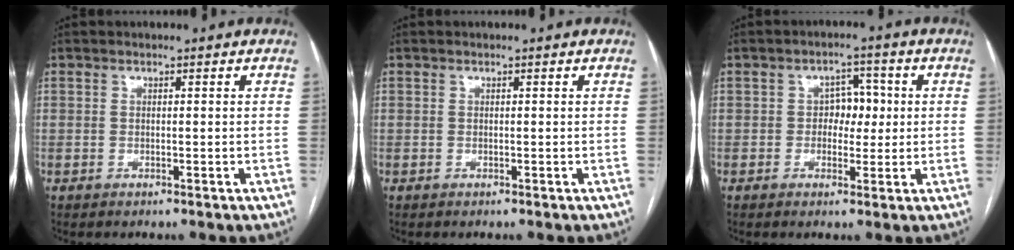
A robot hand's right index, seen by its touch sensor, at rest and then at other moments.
{"total": 0.0}
{"total": 4.4, "force": [0.1, 3.0, 3.1], "torque": [-0.040, 0.015, 0.001]}